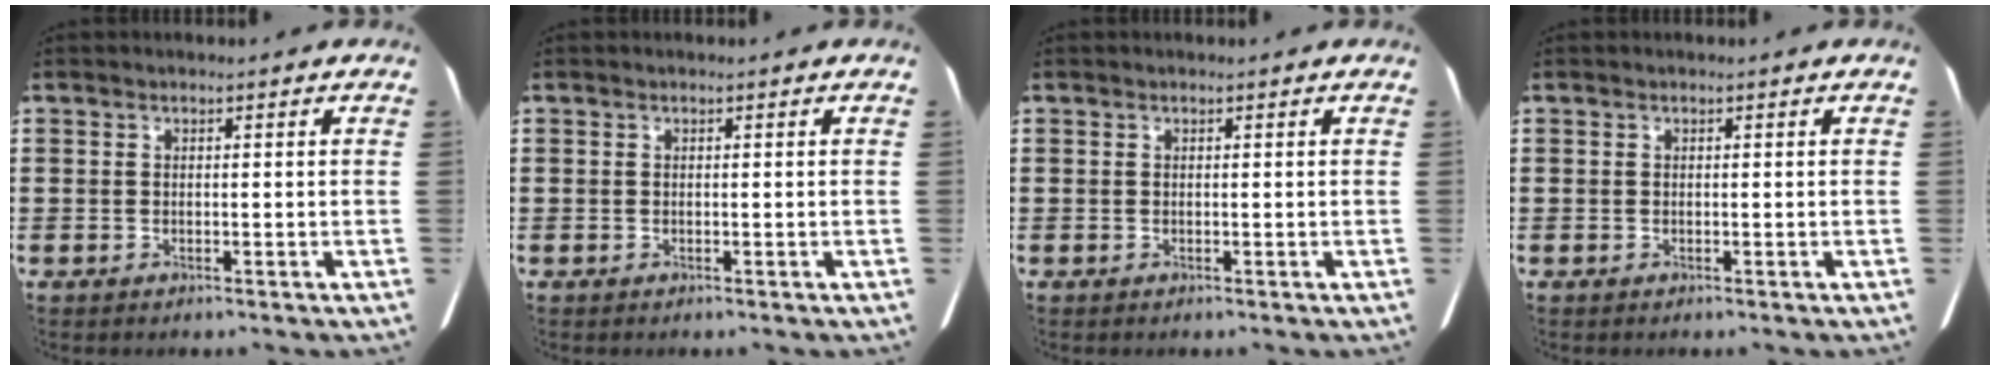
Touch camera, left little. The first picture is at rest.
{"total": 0.0}
{"total": 0.0}
{"total": 0.0}